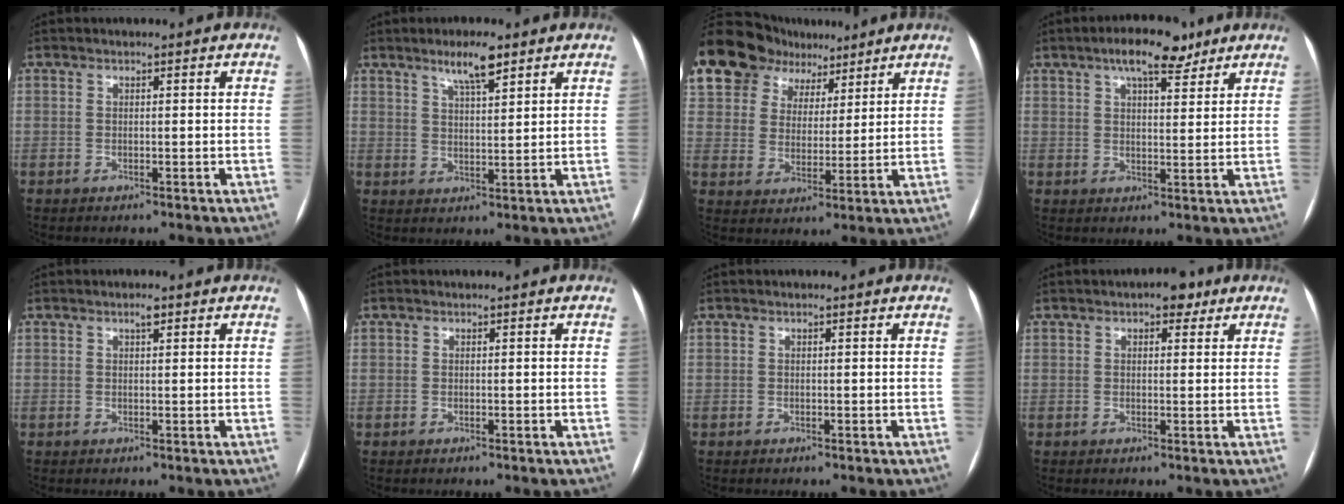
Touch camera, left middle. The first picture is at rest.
{"total": 5.6, "force": [3.8, 0.9, 4.0], "torque": [-0.073, 0.003, 0.065]}
{"total": 19.9, "force": [13.8, 12.5, 7.0], "torque": [-0.194, 0.061, 0.252]}
{"total": 8.0, "force": [5.4, 2.6, 5.2], "torque": [-0.084, 0.015, 0.083]}
{"total": 1.2, "force": [0.7, 0.3, 0.9], "torque": [-0.018, 0.004, 0.012]}
{"total": 2.0, "force": [-0.7, -1.4, -1.2], "torque": [0.030, -0.009, -0.011]}
{"total": 0.0}
{"total": 3.5, "force": [2.2, 1.6, 2.2], "torque": [-0.030, 0.014, 0.025]}